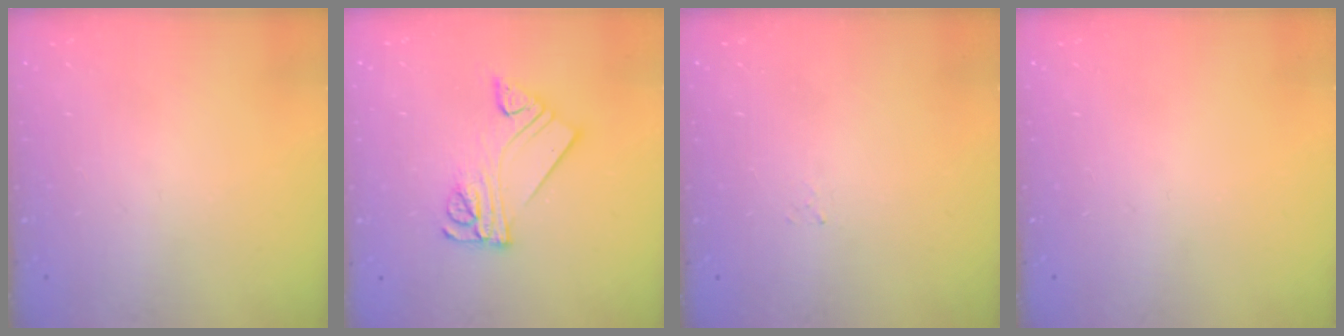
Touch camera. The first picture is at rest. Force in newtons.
{"total": 11.1, "press": 11.1, "slide": 1.1}
{"total": 1.5, "press": 1.5, "slide": 0.2}
{"total": 0.0}